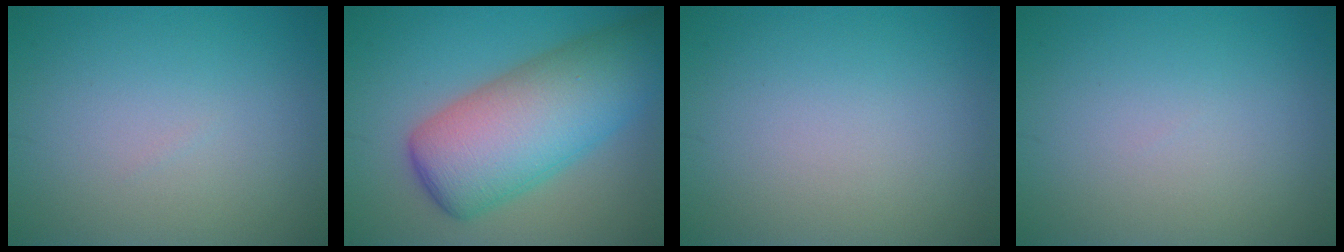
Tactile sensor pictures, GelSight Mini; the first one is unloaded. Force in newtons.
{"total": 10.9, "press": 10.9, "slide": 0.1}
{"total": 0.0}
{"total": 0.0}